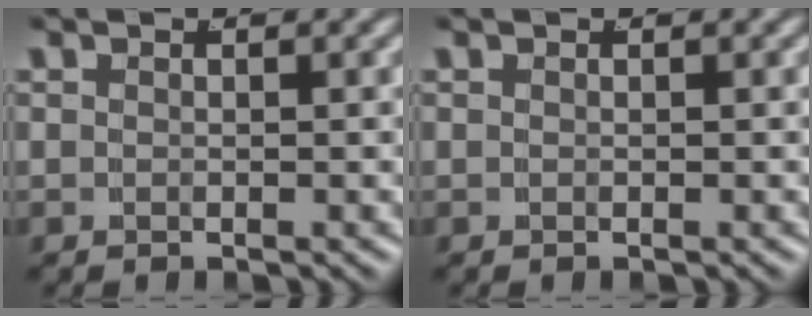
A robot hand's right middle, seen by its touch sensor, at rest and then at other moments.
{"total": 0.0}